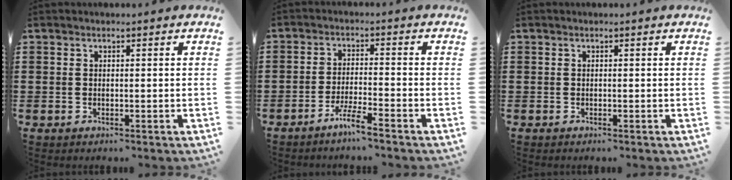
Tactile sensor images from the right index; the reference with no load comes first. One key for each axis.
{"total": 4.3, "fx": -3.6, "fy": -0.4, "fz": 2.3, "tx": -0.054, "ty": -0.008, "tz": -0.069}
{"total": 0.0}